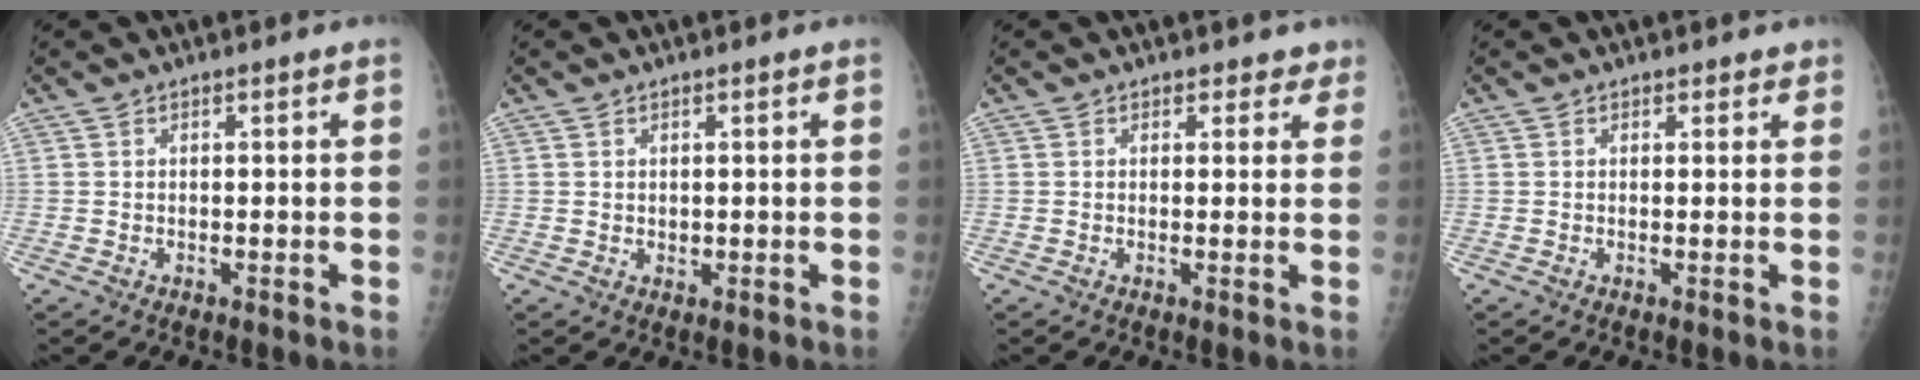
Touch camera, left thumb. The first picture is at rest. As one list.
[{"total": 1.1, "force": [0.5, 0.9, 0.3], "torque": [0.002, -0.003, 0.007]}, {"total": 2.4, "force": [1.8, 1.6, 0.0], "torque": [0.026, -0.008, 0.009]}, {"total": 1.2, "force": [0.8, 0.8, 0.0], "torque": [0.016, -0.004, 0.005]}]